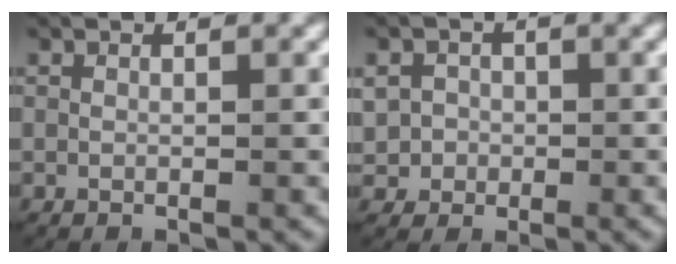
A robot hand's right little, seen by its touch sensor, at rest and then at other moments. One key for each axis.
{"total": 4.6, "fx": -0.3, "fy": 4.3, "fz": 1.4, "tx": -0.044, "ty": -0.015, "tz": -0.001}